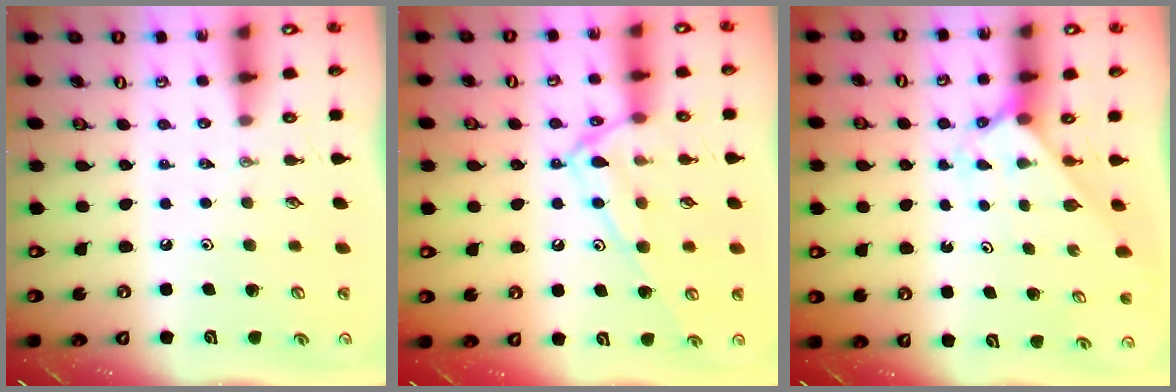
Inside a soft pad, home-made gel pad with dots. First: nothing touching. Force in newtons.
{"total": 14.0, "press": 14.0, "slide": 1.2}
{"total": 2.3, "press": 2.3, "slide": 0.2}